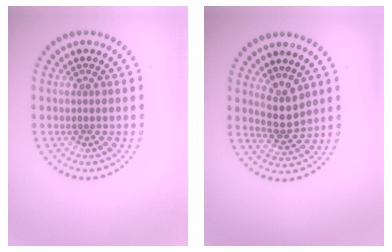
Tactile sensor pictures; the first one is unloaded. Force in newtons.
{"total": 2.5, "press": 2.0, "slide": 1.4}